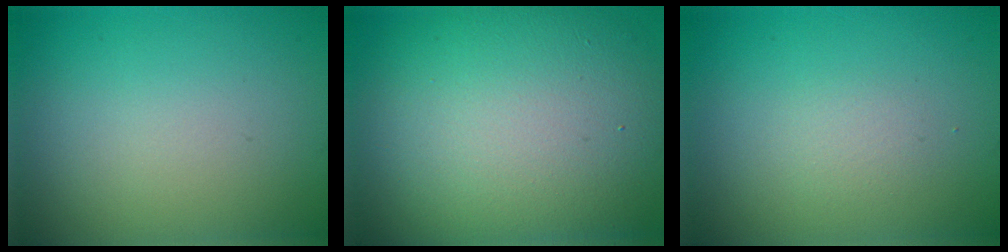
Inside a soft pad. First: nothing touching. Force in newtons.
{"total": 14.8, "press": 14.8, "slide": 1.2}
{"total": 1.1, "press": 1.1, "slide": 0.1}